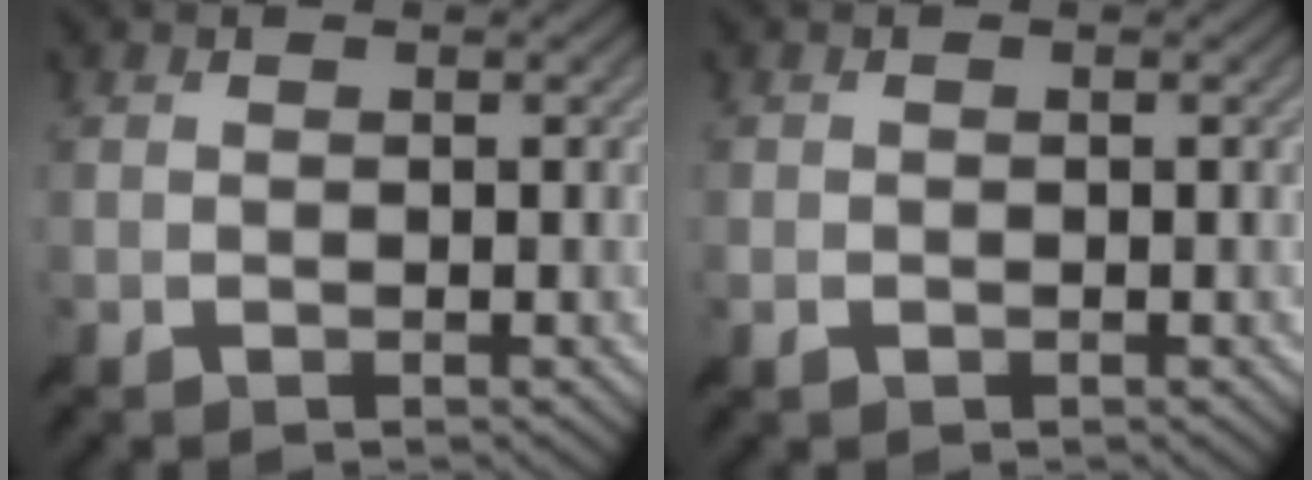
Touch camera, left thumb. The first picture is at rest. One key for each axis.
{"total": 1.2, "fx": -0.6, "fy": 0.7, "fz": 0.8, "tx": -0.021, "ty": -0.004, "tz": -0.010}